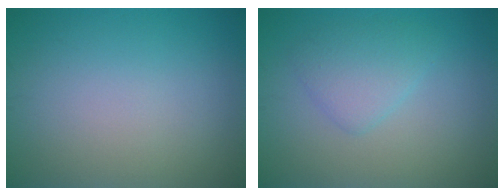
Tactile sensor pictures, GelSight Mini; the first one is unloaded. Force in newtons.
{"total": 2.6, "press": 2.6, "slide": 0.2}